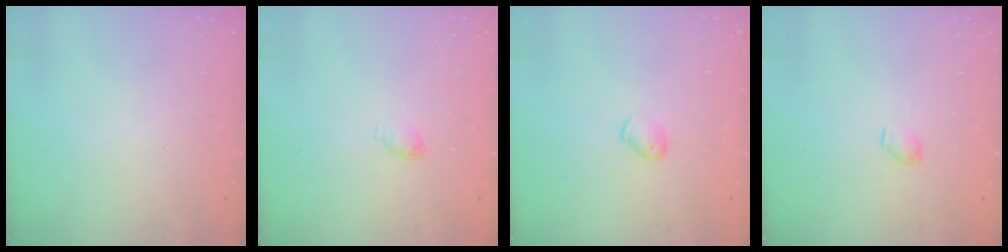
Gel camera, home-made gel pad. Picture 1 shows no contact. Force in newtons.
{"total": 3.2, "press": 3.1, "slide": 0.5}
{"total": 4.8, "press": 4.7, "slide": 0.8}
{"total": 2.8, "press": 2.8, "slide": 0.5}